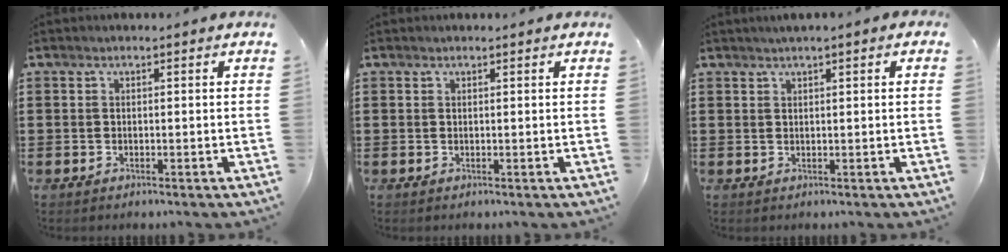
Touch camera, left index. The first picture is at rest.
{"total": 0.0}
{"total": 1.0, "force": [0.6, 0.0, 0.7], "torque": [-0.014, 0.002, 0.011]}